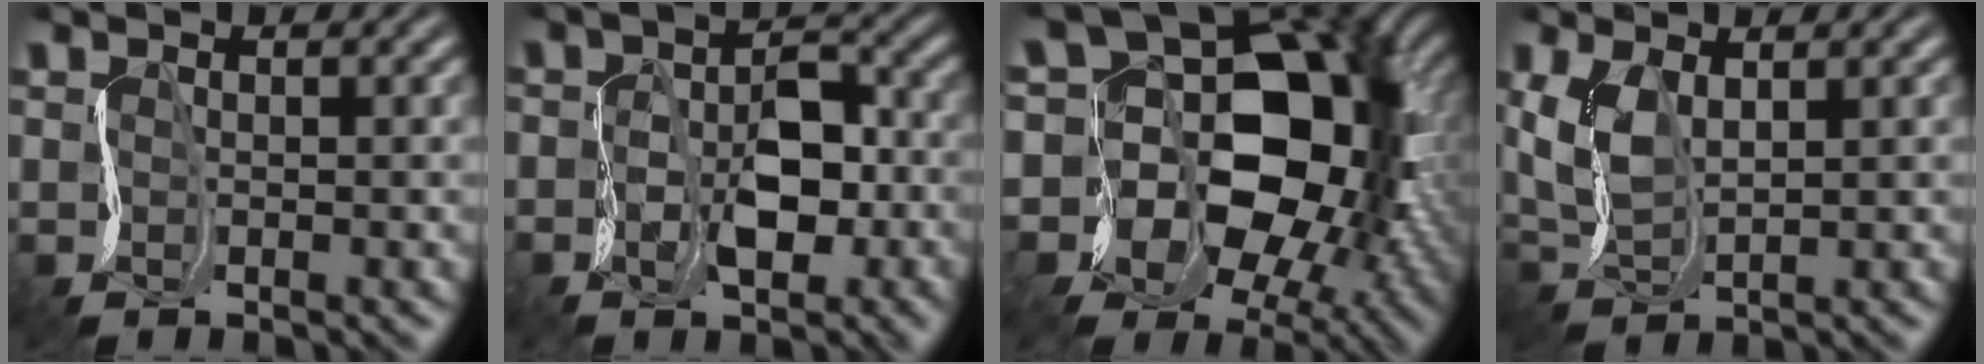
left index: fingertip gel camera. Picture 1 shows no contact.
{"total": 4.0, "force": [-1.3, 2.5, 2.9], "torque": [-0.064, -0.005, -0.017]}
{"total": 13.3, "force": [-1.1, 10.3, 8.4], "torque": [-0.091, 0.009, -0.022]}
{"total": 3.3, "force": [1.1, 1.3, 2.8], "torque": [-0.100, -0.001, 0.028]}